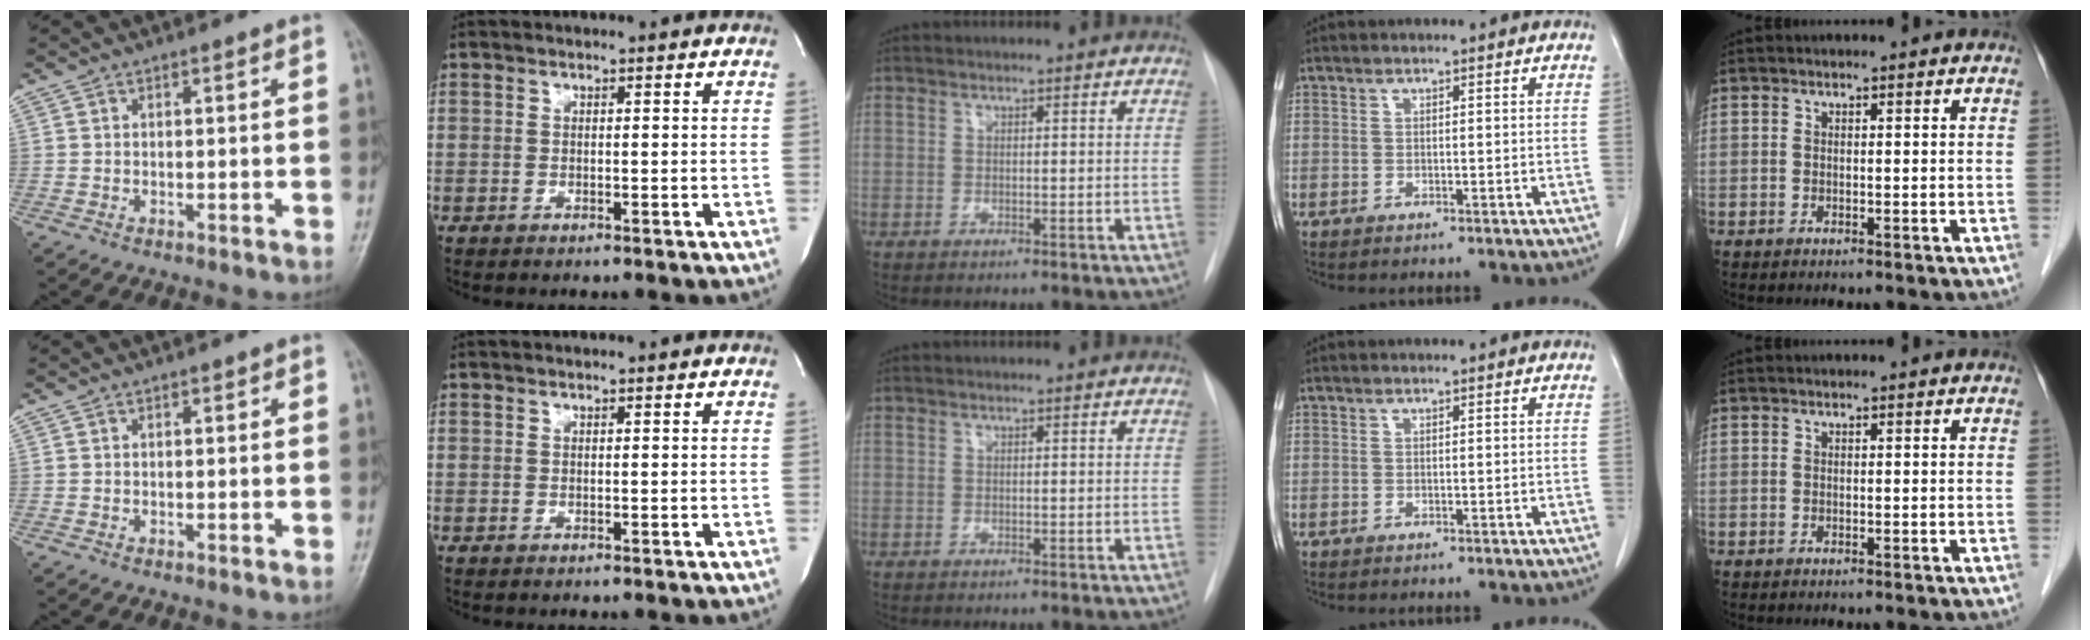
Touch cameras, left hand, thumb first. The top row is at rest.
{"index": {"total": 0.7, "force": [0.7, 0.0, 0.2], "torque": [-0.009, 0.004, 0.009]}}